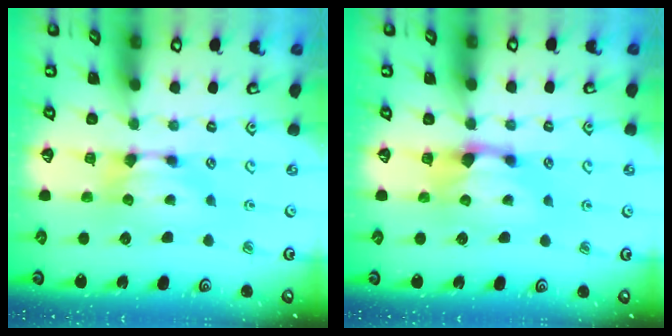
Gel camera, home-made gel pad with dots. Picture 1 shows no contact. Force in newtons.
{"total": 1.2, "press": 0.2, "slide": 1.2}